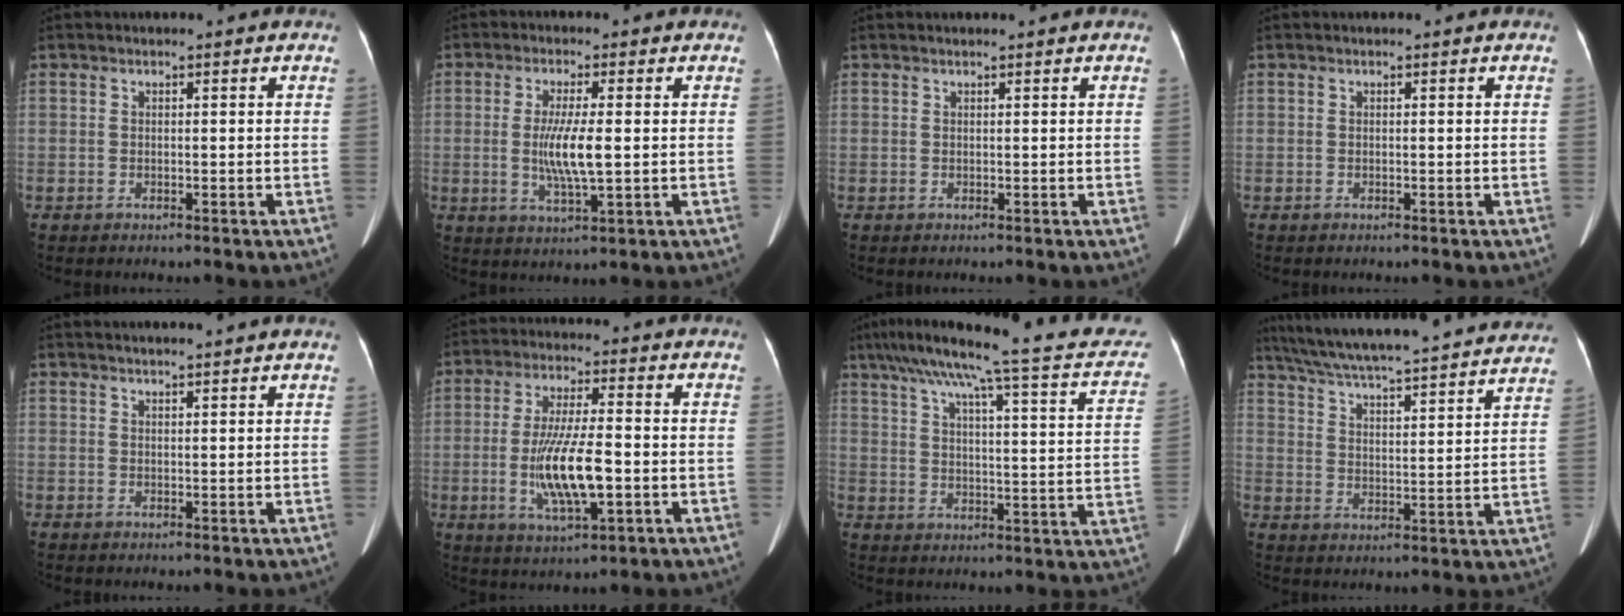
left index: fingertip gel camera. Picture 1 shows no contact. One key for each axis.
{"total": 6.6, "fx": -0.1, "fy": 0.8, "fz": 6.5, "tx": -0.130, "ty": -0.013, "tz": -0.005}
{"total": 1.1, "fx": 1.0, "fy": 0.1, "fz": 0.5, "tx": -0.005, "ty": 0.015, "tz": 0.015}
{"total": 0.0}
{"total": 5.4, "fx": 5.0, "fy": -0.2, "fz": 2.1, "tx": -0.027, "ty": 0.022, "tz": 0.061}
{"total": 10.9, "fx": -2.1, "fy": 2.1, "fz": 10.4, "tx": -0.206, "ty": -0.012, "tz": -0.036}
{"total": 25.1, "fx": 19.9, "fy": 3.0, "fz": 15.0, "tx": -0.228, "ty": 0.011, "tz": 0.246}
{"total": 30.5, "fx": 27.6, "fy": 2.9, "fz": 12.5, "tx": -0.214, "ty": -0.027, "tz": 0.362}